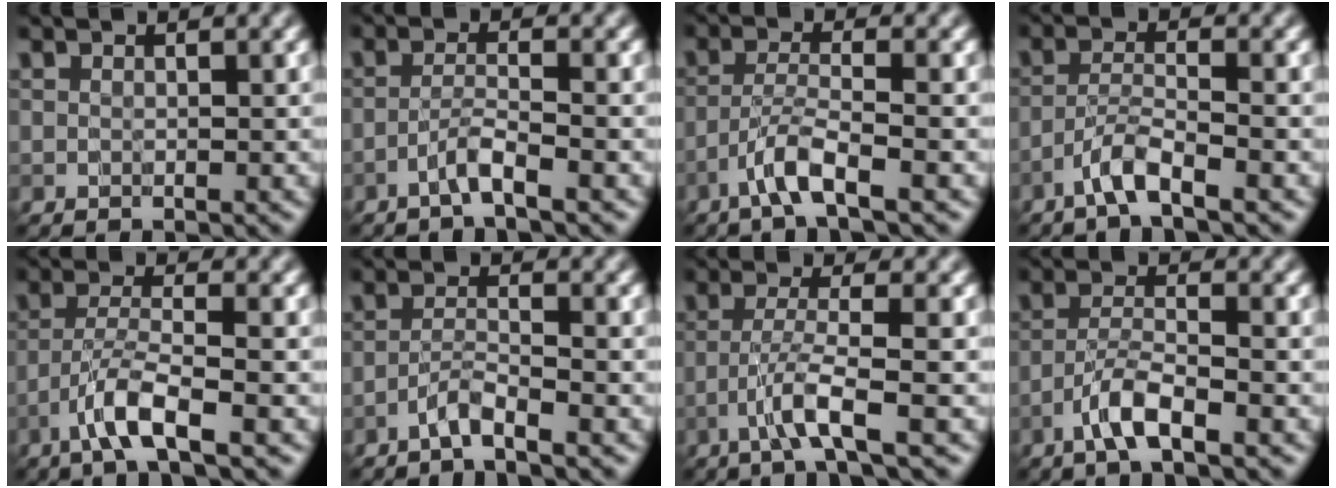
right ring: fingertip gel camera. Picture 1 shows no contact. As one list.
[{"total": 1.9, "force": [-1.3, -0.1, 1.4], "torque": [-0.022, 0.010, -0.035]}, {"total": 3.0, "force": [-2.0, 0.1, 2.2], "torque": [-0.041, 0.008, -0.050]}, {"total": 2.6, "force": [-2.0, 0.1, 1.8], "torque": [-0.031, 0.008, -0.048]}, {"total": 3.5, "force": [-2.2, 0.2, 2.7], "torque": [-0.051, 0.008, -0.055]}, {"total": 1.8, "force": [-1.5, -0.1, 1.0], "torque": [-0.017, 0.006, -0.039]}, {"total": 3.1, "force": [-1.7, -0.2, 2.6], "torque": [-0.045, 0.010, -0.046]}, {"total": 3.0, "force": [-2.0, 0.3, 2.2], "torque": [-0.043, 0.008, -0.048]}]